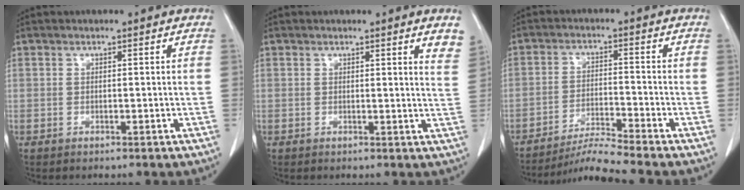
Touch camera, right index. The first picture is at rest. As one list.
[{"total": 4.0, "force": [3.0, 0.1, 2.7], "torque": [-0.029, -0.012, 0.020]}, {"total": 6.2, "force": [-5.6, -2.4, 1.0], "torque": [-0.025, -0.017, -0.101]}]